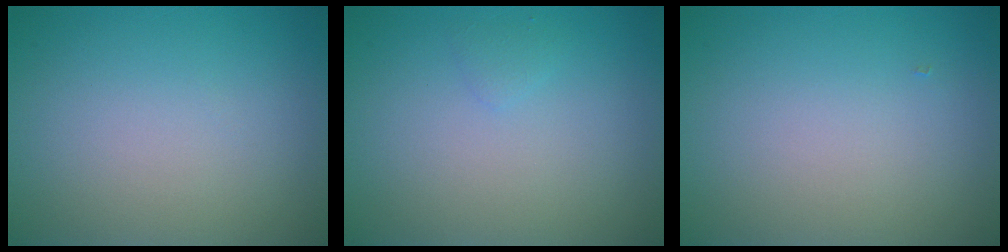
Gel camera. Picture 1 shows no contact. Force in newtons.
{"total": 0.6, "press": 0.6, "slide": 0.1}
{"total": 0.0}